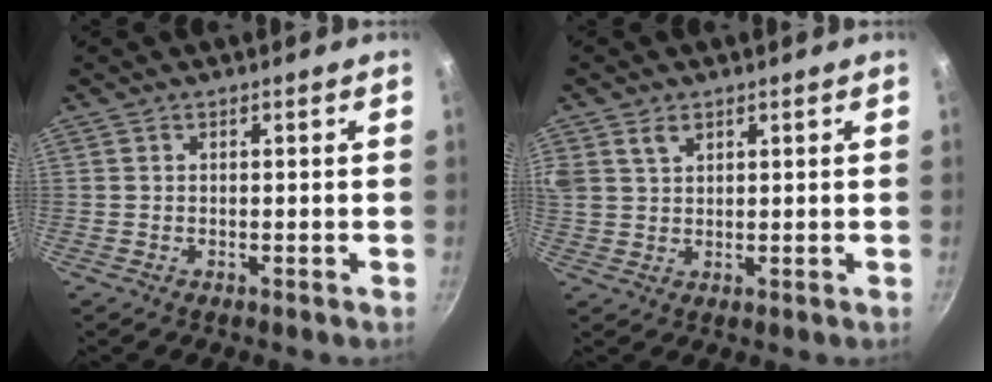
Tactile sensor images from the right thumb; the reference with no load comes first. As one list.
[{"total": 5.6, "force": [3.0, 3.8, 2.8], "torque": [-0.050, 0.005, 0.063]}]